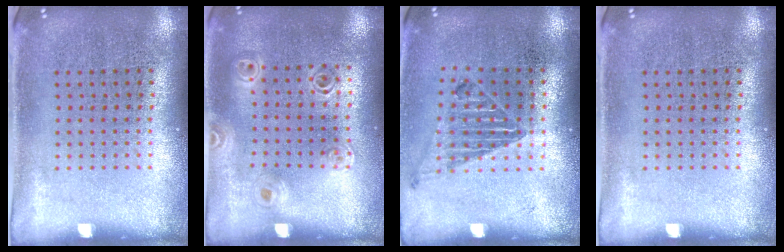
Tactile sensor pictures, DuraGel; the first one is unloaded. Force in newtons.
{"total": 1.1, "press": 1.1, "slide": 0.2}
{"total": 1.0, "press": 1.0, "slide": 0.1}
{"total": 0.0}